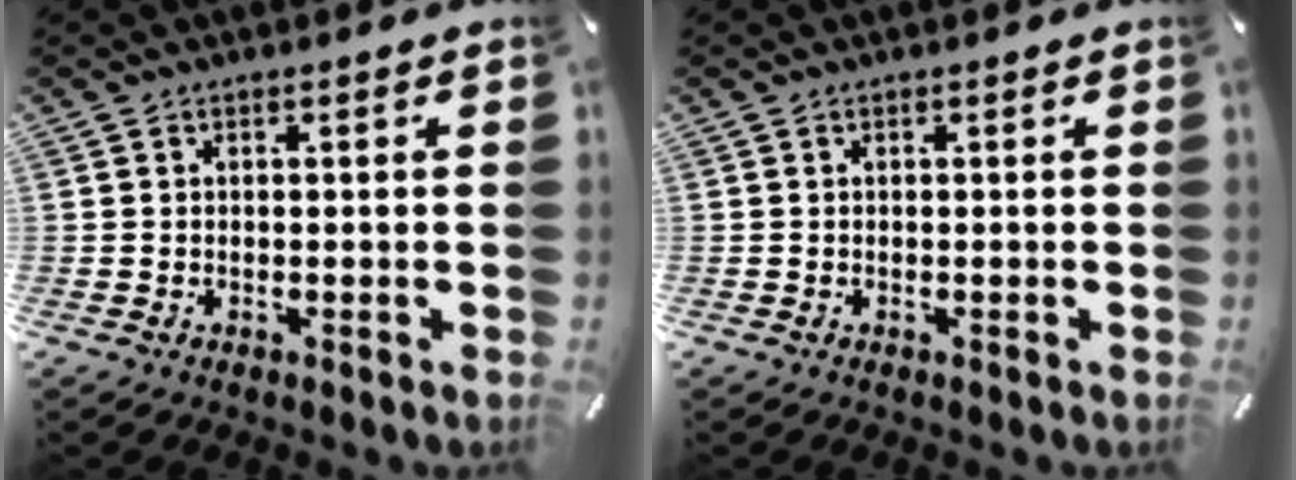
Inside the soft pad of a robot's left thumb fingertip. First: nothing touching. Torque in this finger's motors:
{"motor_torque": [-0.05, -0.05, -0.02, 0.05, 0.00]}